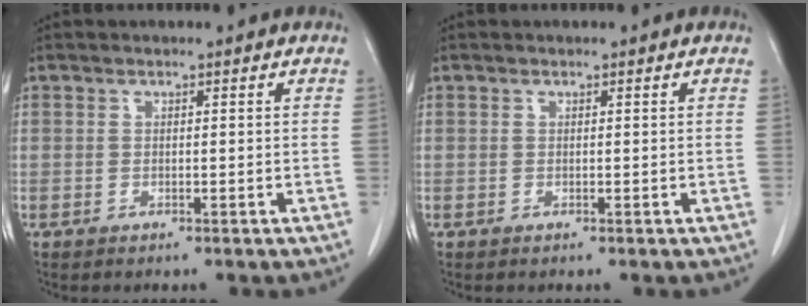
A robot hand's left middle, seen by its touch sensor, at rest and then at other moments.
{"total": 0.0}